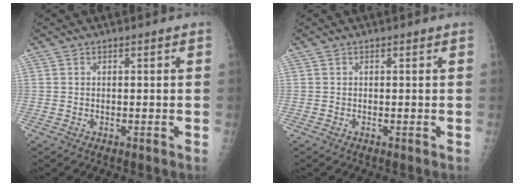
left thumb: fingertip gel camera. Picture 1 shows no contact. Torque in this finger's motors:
{"motor_torque": [0.28, 0.30, 0.00, -0.08, 0.00]}